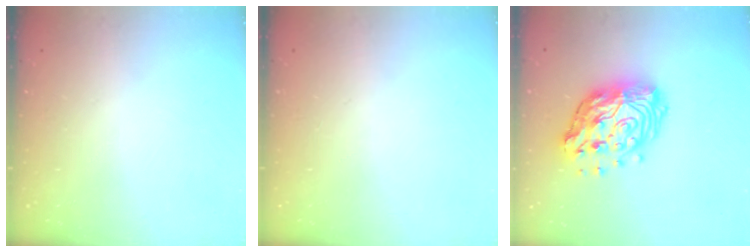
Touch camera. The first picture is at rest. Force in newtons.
{"total": 0.0}
{"total": 18.3, "press": 18.2, "slide": 1.8}